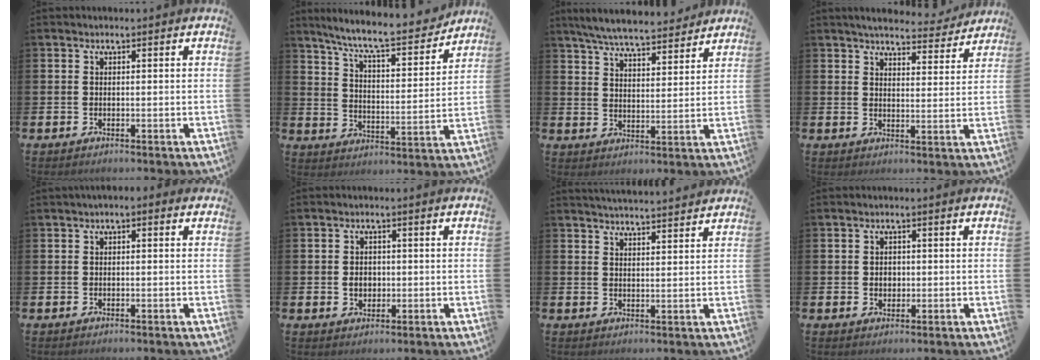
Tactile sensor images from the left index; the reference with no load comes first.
{"total": 8.9, "force": [8.2, 0.9, 3.4], "torque": [-0.091, -0.057, 0.138]}
{"total": 6.9, "force": [6.5, 0.9, 2.0], "torque": [-0.052, -0.038, 0.114]}
{"total": 5.2, "force": [4.9, 1.1, 1.3], "torque": [-0.028, -0.032, 0.081]}
{"total": 0.8, "force": [-0.3, 0.4, 0.6], "torque": [-0.007, 0.001, -0.008]}
{"total": 2.4, "force": [-0.1, 2.0, 1.3], "torque": [-0.008, 0.000, -0.009]}
{"total": 3.7, "force": [3.7, -0.4, 0.0], "torque": [-0.002, -0.023, 0.065]}
{"total": 1.7, "force": [0.1, 1.5, 0.8], "torque": [0.002, 0.002, -0.004]}